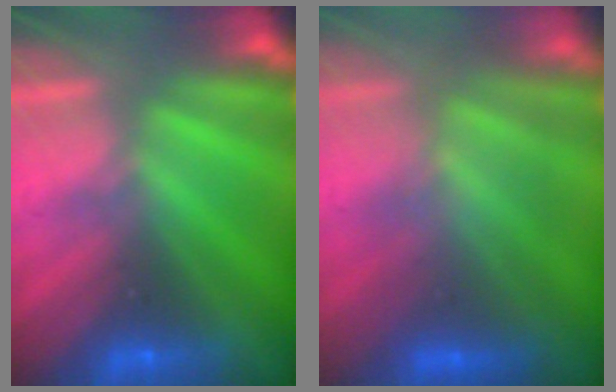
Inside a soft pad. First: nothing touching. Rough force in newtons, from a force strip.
{"total": 3.5}